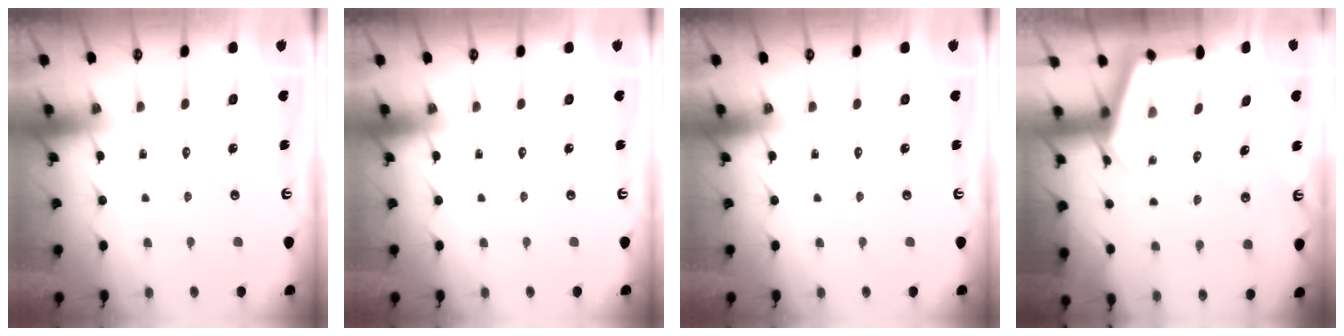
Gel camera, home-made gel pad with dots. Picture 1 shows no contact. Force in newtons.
{"total": 0.0}
{"total": 0.0}
{"total": 2.8, "press": 2.7, "slide": 0.3}